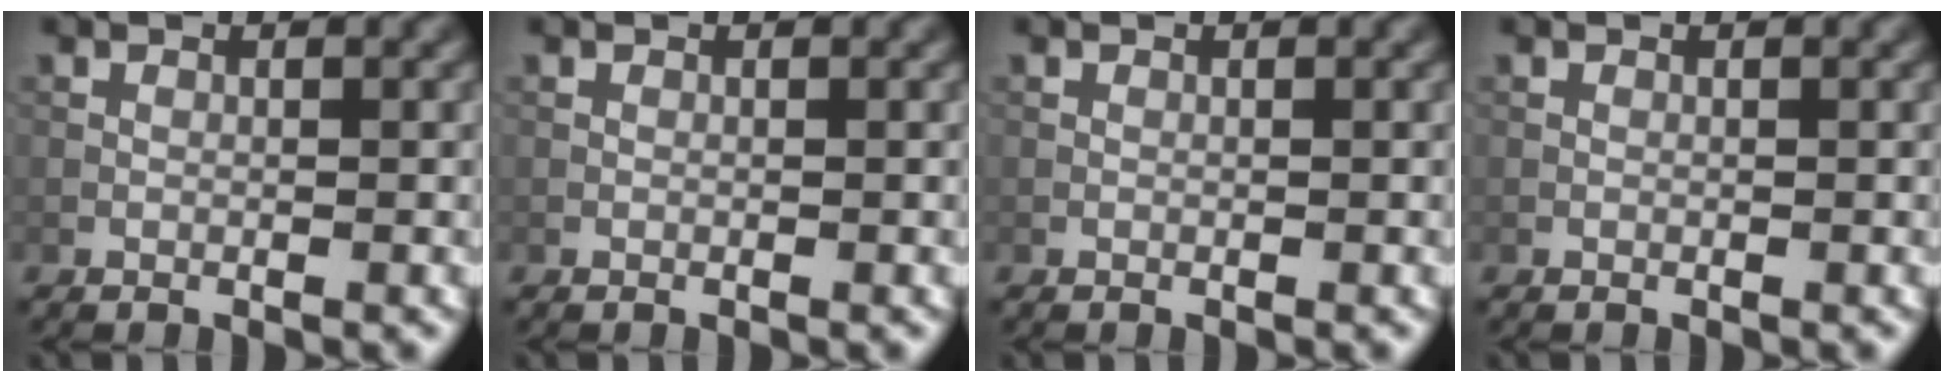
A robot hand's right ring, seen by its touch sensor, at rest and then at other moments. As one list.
[{"total": 0.0}, {"total": 0.0}, {"total": 0.0}]